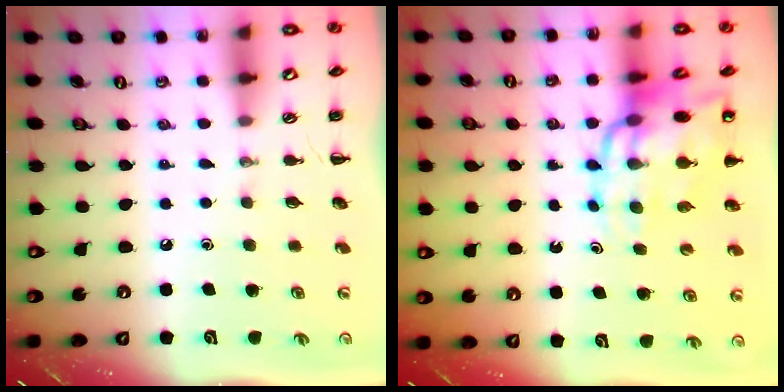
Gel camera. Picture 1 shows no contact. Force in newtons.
{"total": 16.0, "press": 15.5, "slide": 3.9}